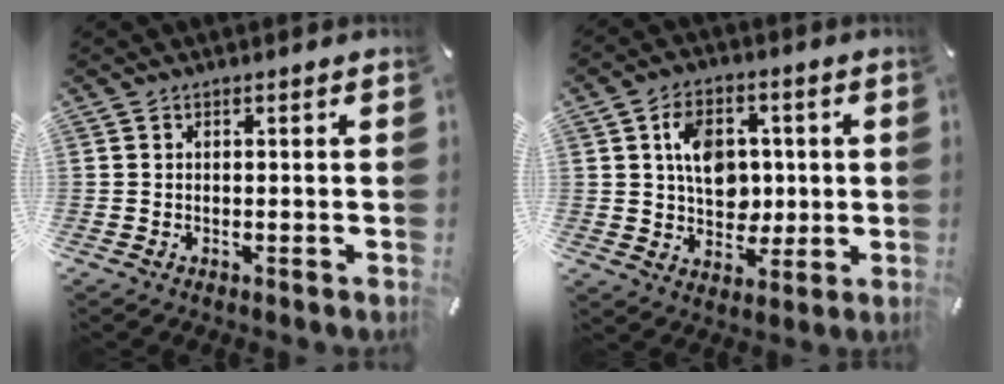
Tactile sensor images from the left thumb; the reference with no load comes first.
{"total": 10.5, "force": [1.4, 8.5, 6.0], "torque": [-0.081, 0.008, 0.025]}